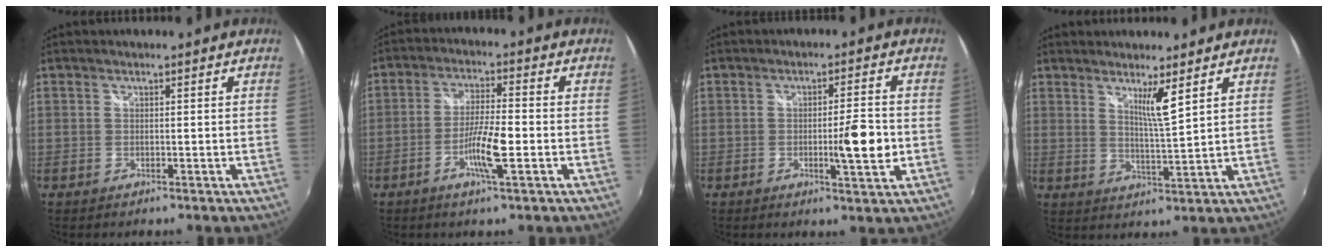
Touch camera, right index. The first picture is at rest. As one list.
[{"total": 7.2, "force": [-2.5, 0.3, 6.7], "torque": [-0.130, 0.000, -0.046]}, {"total": 6.4, "force": [-1.1, 0.6, 6.3], "torque": [-0.098, -0.003, -0.012]}, {"total": 4.9, "force": [3.1, -0.3, 3.8], "torque": [-0.063, -0.011, 0.047]}]